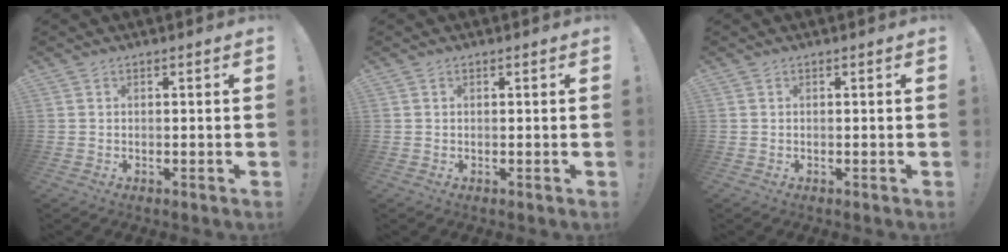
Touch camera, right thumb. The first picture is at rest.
{"total": 0.0}
{"total": 0.0}